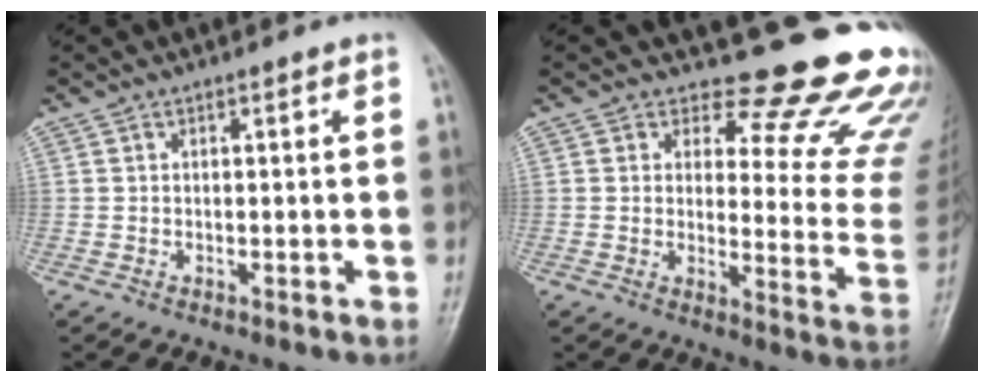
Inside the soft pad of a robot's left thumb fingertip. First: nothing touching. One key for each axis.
{"total": 18.1, "fx": 15.7, "fy": 6.3, "fz": 6.4, "tx": -0.020, "ty": -0.148, "tz": 0.167}